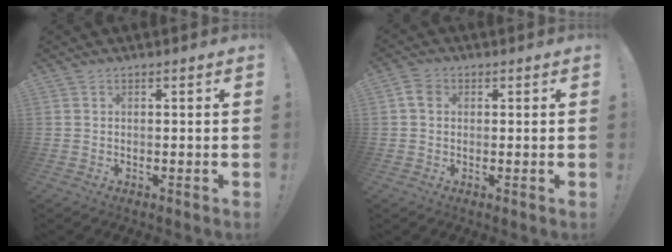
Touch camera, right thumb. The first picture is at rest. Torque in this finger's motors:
{"motor_torque": [0.01, -0.04, -0.14, -0.21, 0.01]}